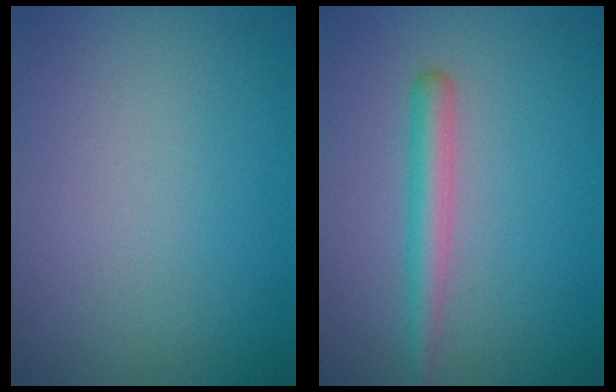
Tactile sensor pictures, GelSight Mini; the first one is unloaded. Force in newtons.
{"total": 2.5, "press": 2.5, "slide": 0.1}